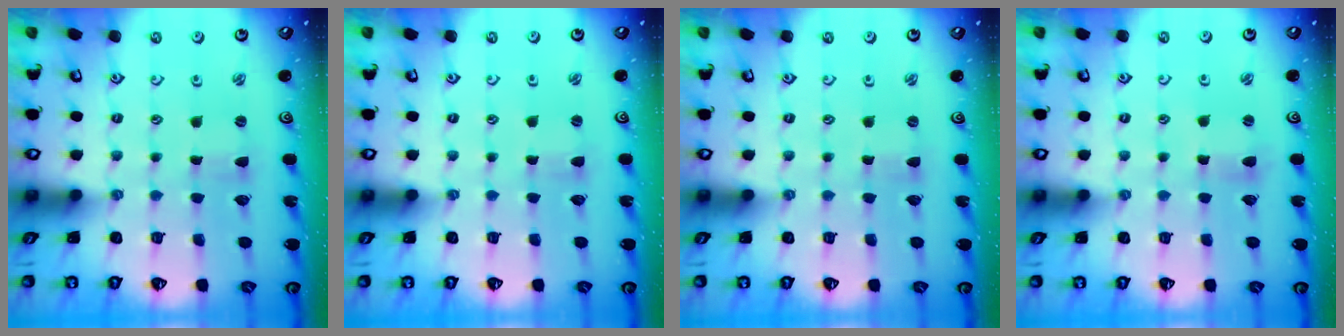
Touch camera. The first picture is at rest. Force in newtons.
{"total": 1.3, "press": 1.2, "slide": 0.3}
{"total": 0.0}
{"total": 2.0, "press": 2.0, "slide": 0.4}